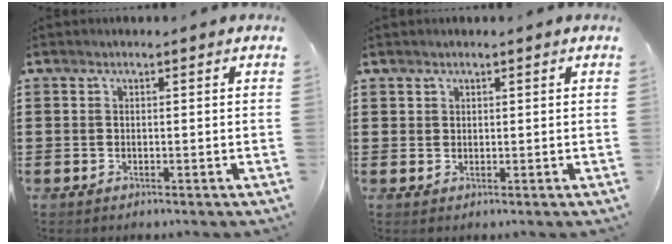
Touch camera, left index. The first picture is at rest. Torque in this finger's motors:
{"motor_torque": [-0.10, 0.21, -0.01, 0.01]}